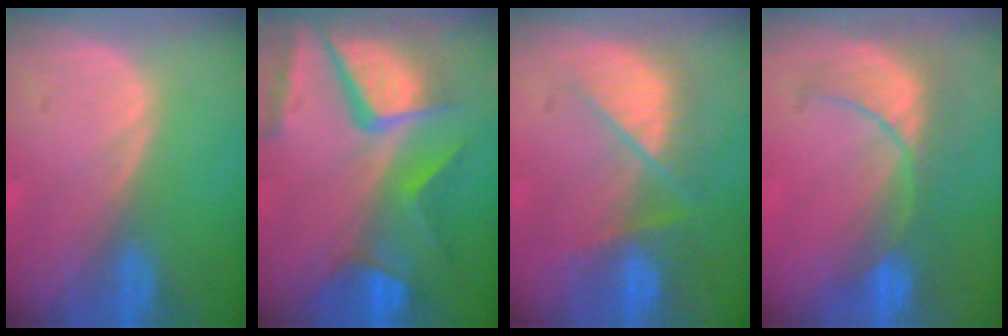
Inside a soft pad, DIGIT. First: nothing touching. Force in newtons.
{"total": 11.6, "press": 9.7, "slide": 6.5}
{"total": 8.1, "press": 7.3, "slide": 3.3}
{"total": 7.9, "press": 7.8, "slide": 1.3}